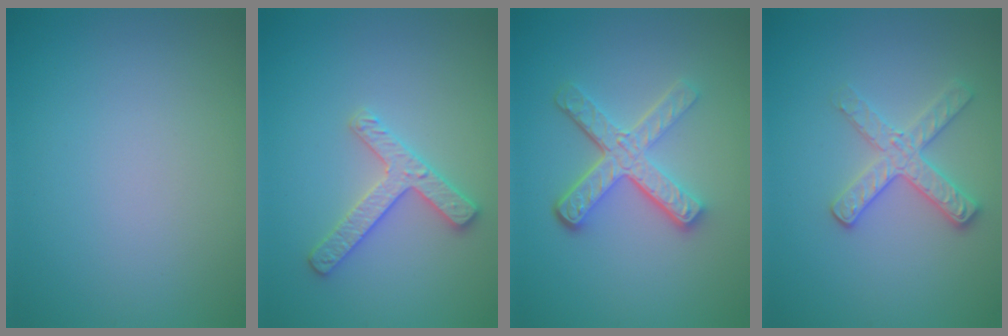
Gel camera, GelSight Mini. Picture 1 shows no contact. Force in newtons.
{"total": 2.7, "press": 2.7, "slide": 0.3}
{"total": 5.0, "press": 3.6, "slide": 3.4}
{"total": 2.9, "press": 2.8, "slide": 0.8}